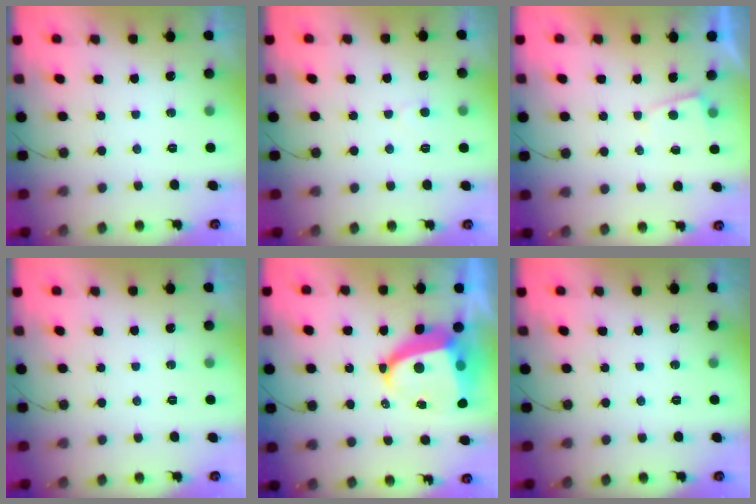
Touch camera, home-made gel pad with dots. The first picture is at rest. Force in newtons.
{"total": 3.7, "press": 3.7, "slide": 0.3}
{"total": 1.2, "press": 1.2, "slide": 0.1}
{"total": 0.0}
{"total": 10.3, "press": 10.3, "slide": 1.2}
{"total": 0.0}